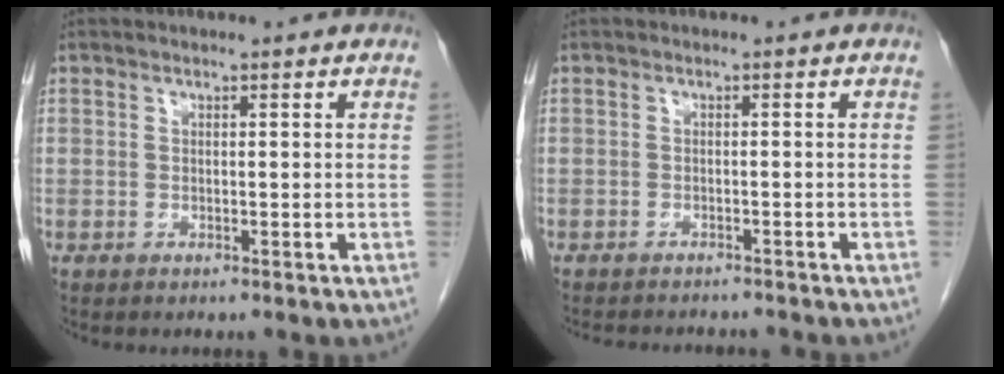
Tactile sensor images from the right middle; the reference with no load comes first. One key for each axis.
{"total": 7.3, "fx": -6.7, "fy": 1.5, "fz": 2.4, "tx": -0.033, "ty": -0.006, "tz": -0.084}